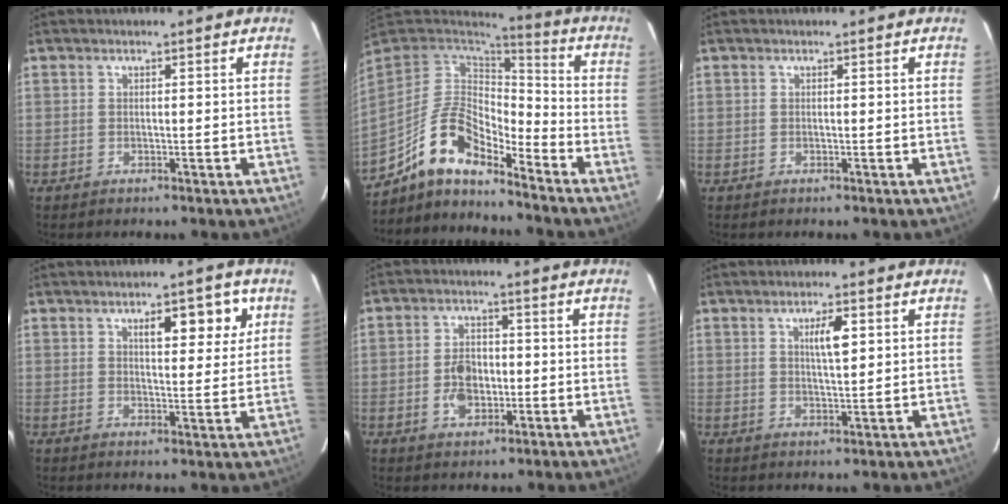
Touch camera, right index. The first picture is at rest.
{"total": 12.2, "force": [-9.6, 3.9, 6.4], "torque": [-0.126, 0.031, -0.179]}
{"total": 0.0}
{"total": 6.7, "force": [3.2, 2.3, 5.5], "torque": [-0.072, 0.006, 0.044]}
{"total": 5.1, "force": [-1.2, 3.2, 3.8], "torque": [-0.076, 0.007, -0.020]}
{"total": 3.9, "force": [1.4, 0.6, 3.5], "torque": [-0.061, 0.002, 0.023]}